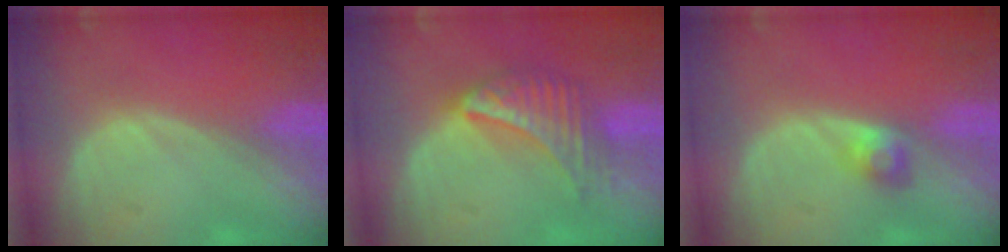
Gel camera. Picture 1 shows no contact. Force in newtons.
{"total": 7.5, "press": 6.6, "slide": 3.6}
{"total": 2.5, "press": 2.4, "slide": 0.7}